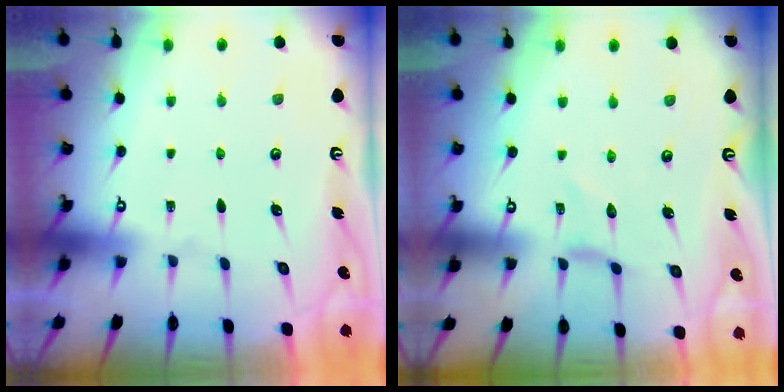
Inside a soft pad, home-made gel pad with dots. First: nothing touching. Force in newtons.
{"total": 0.0}